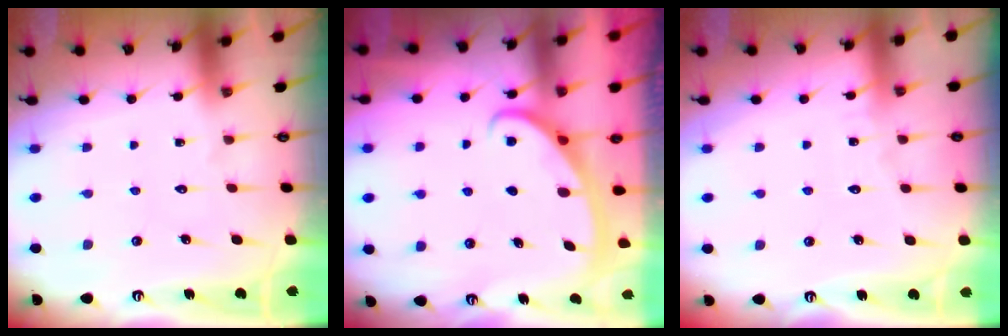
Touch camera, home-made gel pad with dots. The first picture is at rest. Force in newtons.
{"total": 3.1, "press": 3.1, "slide": 0.4}
{"total": 2.5, "press": 2.5, "slide": 0.2}